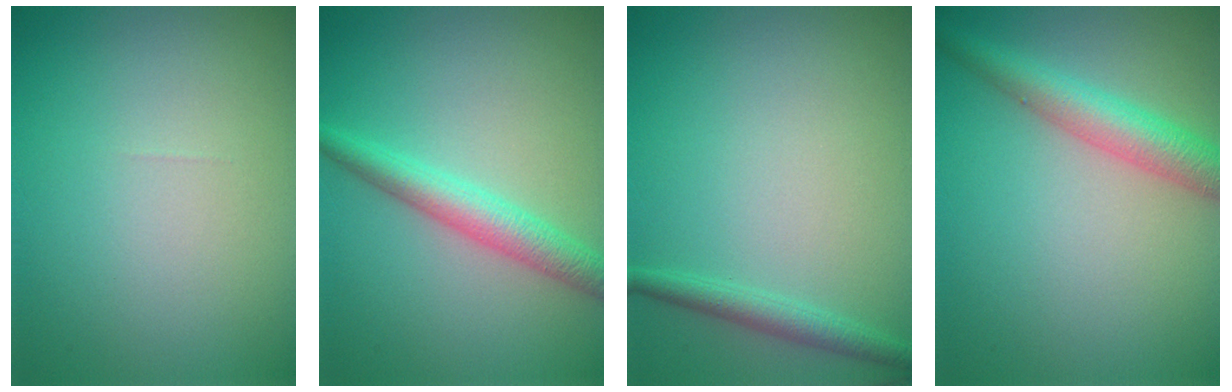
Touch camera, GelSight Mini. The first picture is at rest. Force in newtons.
{"total": 3.4, "press": 3.4, "slide": 0.1}
{"total": 1.8, "press": 1.8, "slide": 0.1}
{"total": 4.2, "press": 4.2, "slide": 0.1}